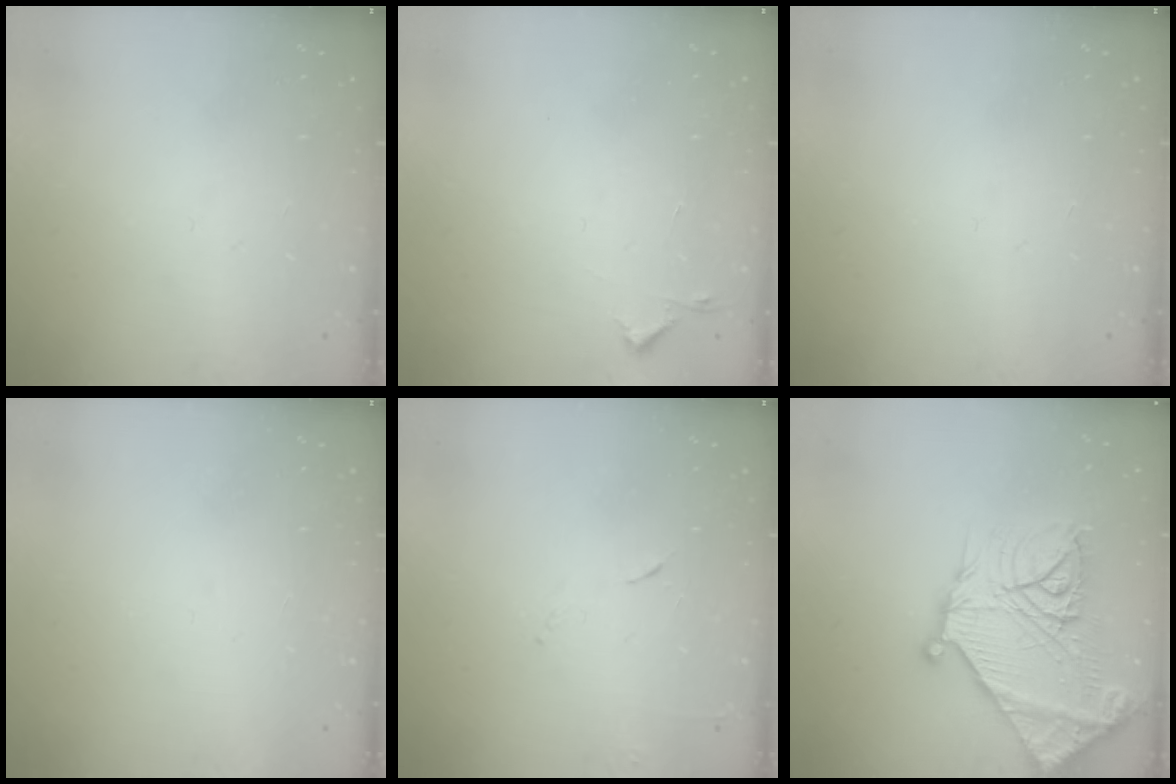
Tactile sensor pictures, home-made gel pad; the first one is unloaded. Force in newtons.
{"total": 2.7, "press": 2.6, "slide": 0.4}
{"total": 0.0}
{"total": 1.5, "press": 1.5, "slide": 0.1}
{"total": 4.8, "press": 4.7, "slide": 0.8}
{"total": 28.1, "press": 27.9, "slide": 3.3}